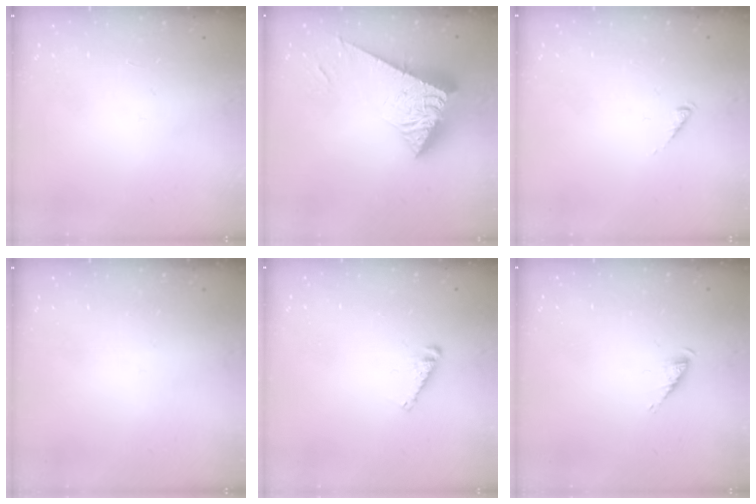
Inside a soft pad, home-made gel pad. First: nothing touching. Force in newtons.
{"total": 8.1, "press": 8.0, "slide": 1.0}
{"total": 0.0}
{"total": 0.0}
{"total": 3.7, "press": 3.7, "slide": 0.2}
{"total": 2.7, "press": 2.7, "slide": 0.4}